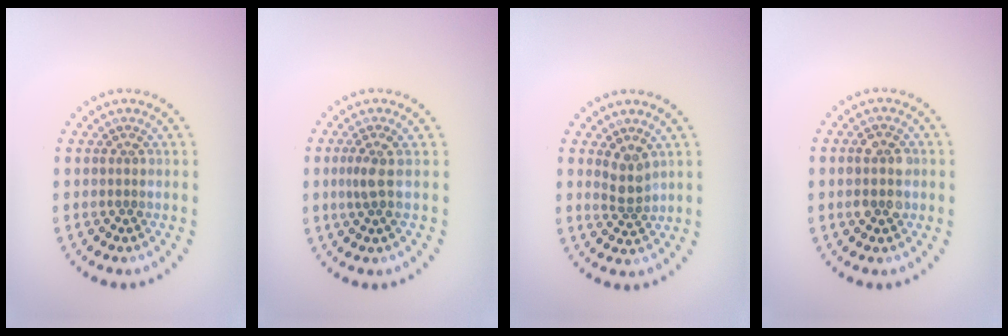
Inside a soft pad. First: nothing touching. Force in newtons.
{"total": 1.8, "press": 1.4, "slide": 1.2}
{"total": 2.1, "press": 1.8, "slide": 1.1}
{"total": 2.7, "press": 2.7, "slide": 0.2}